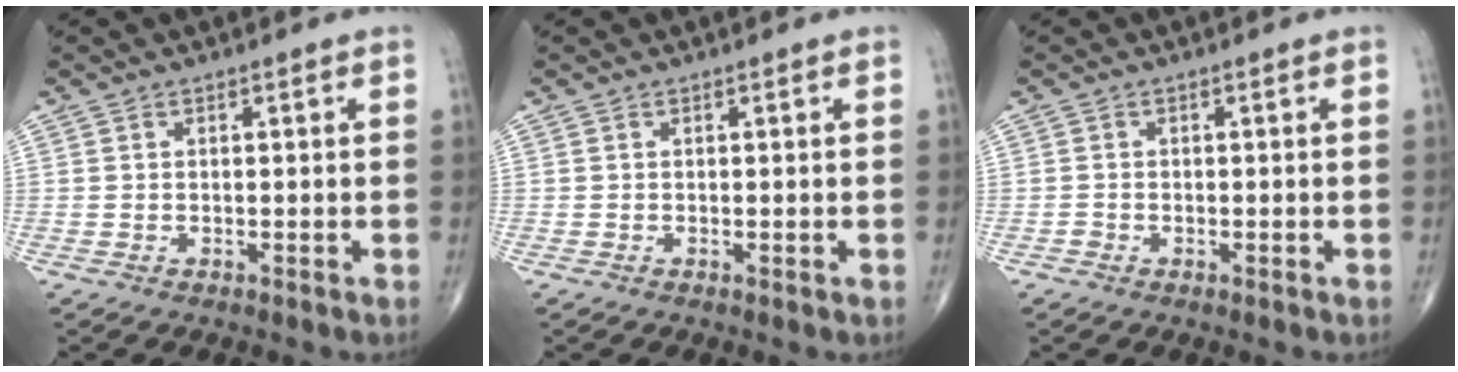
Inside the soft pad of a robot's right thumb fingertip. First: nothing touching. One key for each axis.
{"total": 0.0}
{"total": 0.6, "fx": -0.4, "fy": 0.4, "fz": 0.2, "tx": -0.005, "ty": 0.000, "tz": -0.010}